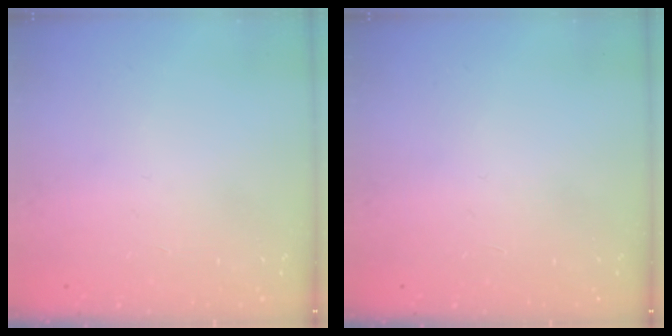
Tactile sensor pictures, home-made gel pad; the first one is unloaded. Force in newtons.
{"total": 0.0}